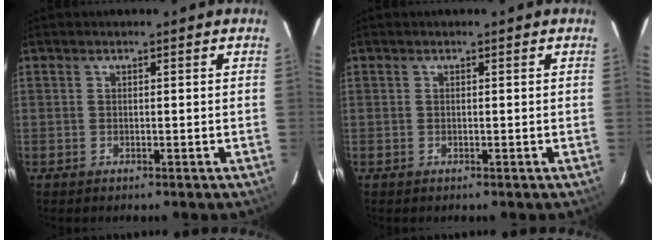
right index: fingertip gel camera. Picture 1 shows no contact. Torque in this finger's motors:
{"motor_torque": [0.03, 0.03, 0.02, 0.00]}